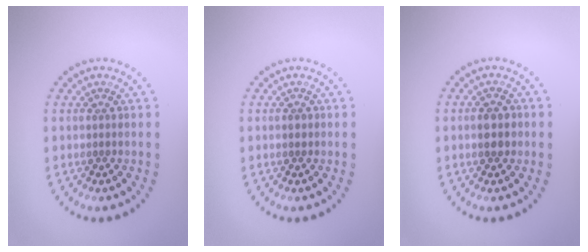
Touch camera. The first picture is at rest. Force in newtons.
{"total": 0.9, "press": 0.9, "slide": 0.2}
{"total": 2.0, "press": 2.0, "slide": 0.1}